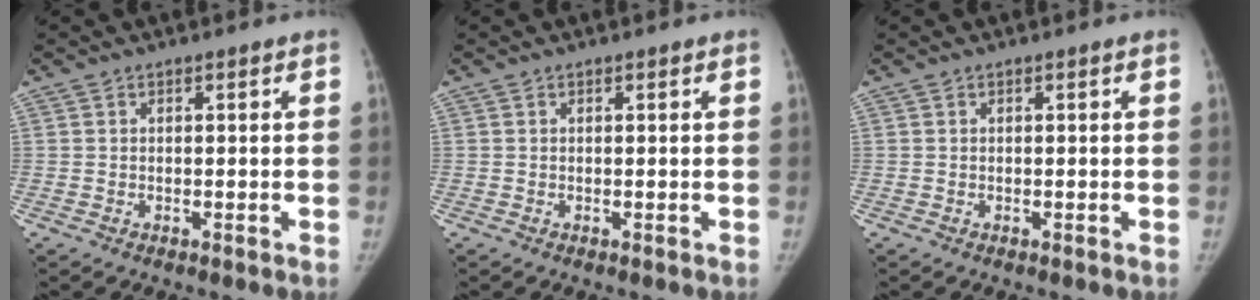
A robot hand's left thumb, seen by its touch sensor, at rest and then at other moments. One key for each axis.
{"total": 0.0}
{"total": 0.0}